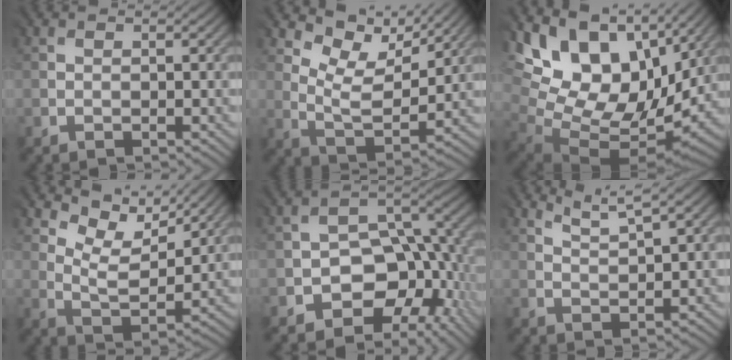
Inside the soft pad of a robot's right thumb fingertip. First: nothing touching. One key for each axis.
{"total": 7.1, "fx": 5.3, "fy": 2.5, "fz": 4.0, "tx": -0.085, "ty": -0.008, "tz": 0.105}
{"total": 15.7, "fx": 6.9, "fy": 8.9, "fz": 10.9, "tx": -0.219, "ty": 0.010, "tz": 0.142}
{"total": 6.5, "fx": 5.2, "fy": 2.1, "fz": 3.4, "tx": -0.074, "ty": -0.006, "tz": 0.101}
{"total": 9.2, "fx": -3.9, "fy": 6.2, "fz": 5.5, "tx": -0.070, "ty": -0.007, "tz": -0.073}
{"total": 3.2, "fx": 2.9, "fy": -0.2, "fz": 1.5, "tx": -0.034, "ty": 0.004, "tz": 0.066}